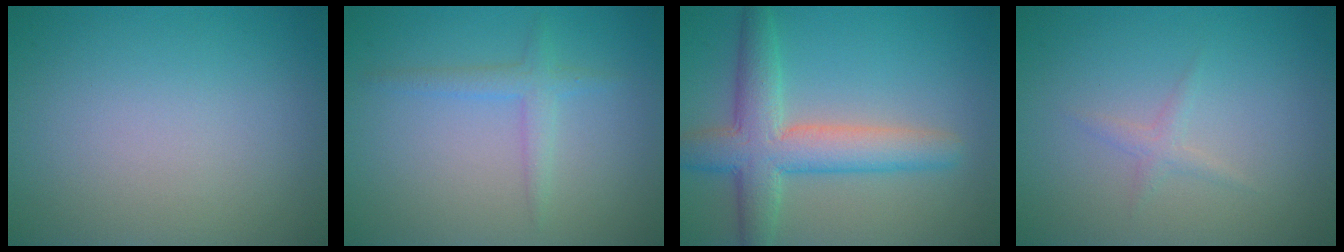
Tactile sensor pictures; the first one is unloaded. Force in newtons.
{"total": 1.8, "press": 1.8, "slide": 0.2}
{"total": 6.1, "press": 6.1, "slide": 0.3}
{"total": 1.0, "press": 1.0, "slide": 0.1}